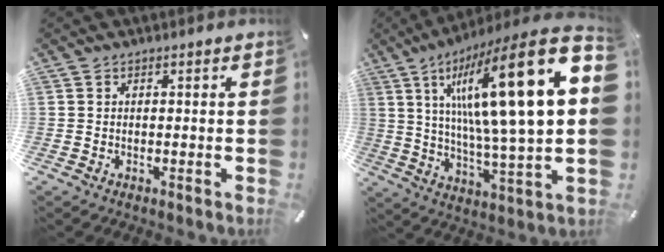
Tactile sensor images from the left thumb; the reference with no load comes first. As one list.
[{"total": 28.5, "force": [9.4, 5.6, 26.2], "torque": [-0.461, -0.068, 0.135]}]